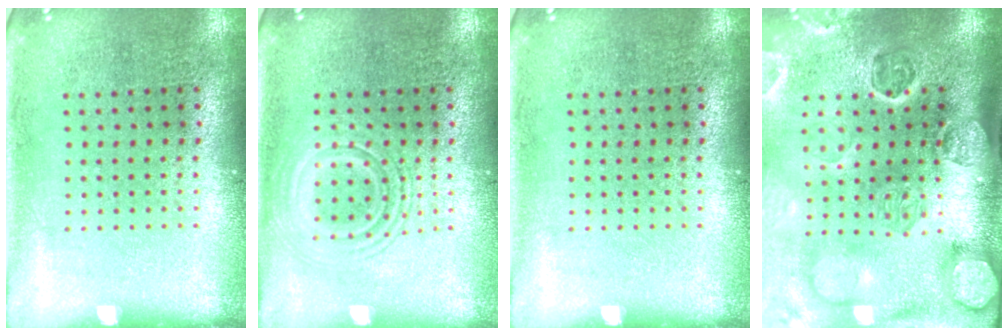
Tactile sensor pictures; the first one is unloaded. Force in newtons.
{"total": 2.3, "press": 2.3, "slide": 0.4}
{"total": 0.0}
{"total": 4.5, "press": 3.4, "slide": 2.9}